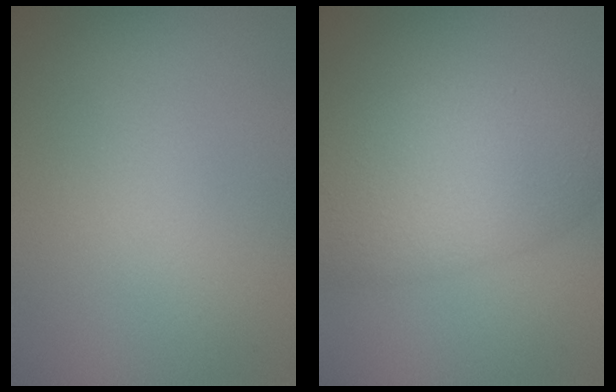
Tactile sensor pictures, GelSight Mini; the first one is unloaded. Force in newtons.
{"total": 7.8, "press": 7.8, "slide": 0.4}